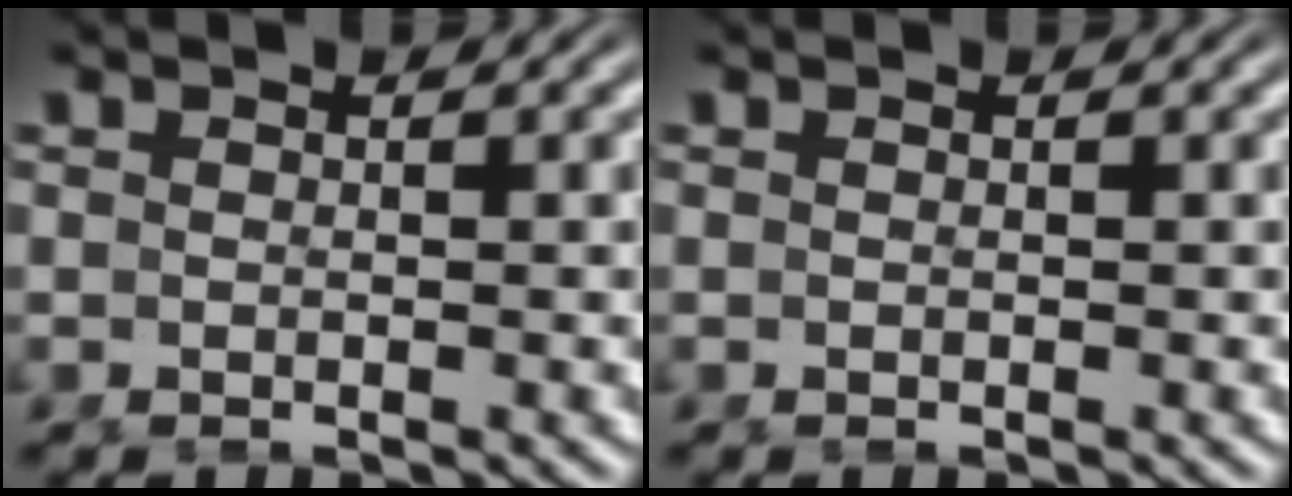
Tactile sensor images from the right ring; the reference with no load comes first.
{"total": 0.0}